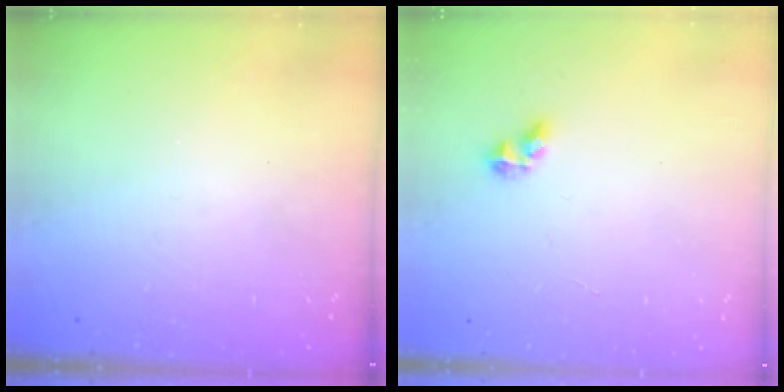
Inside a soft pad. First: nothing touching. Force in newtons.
{"total": 4.9, "press": 4.9, "slide": 0.5}